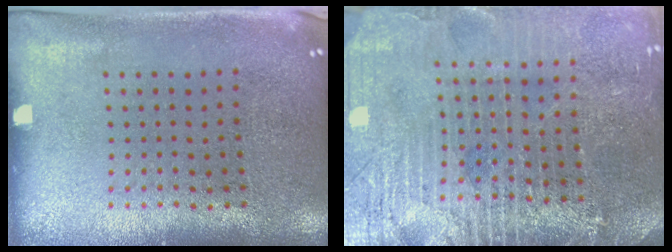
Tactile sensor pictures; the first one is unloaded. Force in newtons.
{"total": 4.0, "press": 3.6, "slide": 1.8}